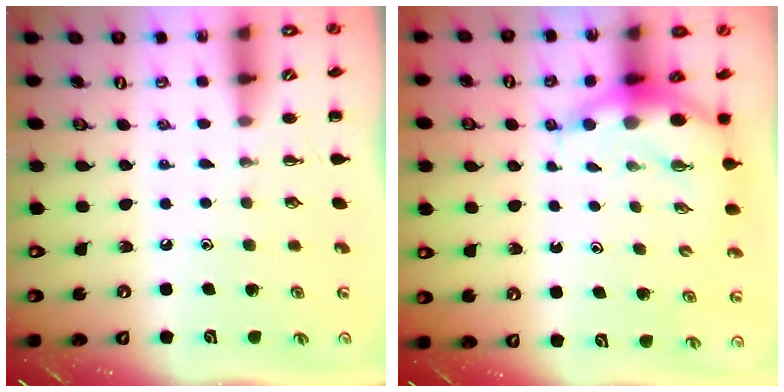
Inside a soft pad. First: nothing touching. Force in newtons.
{"total": 6.4, "press": 6.3, "slide": 1.2}